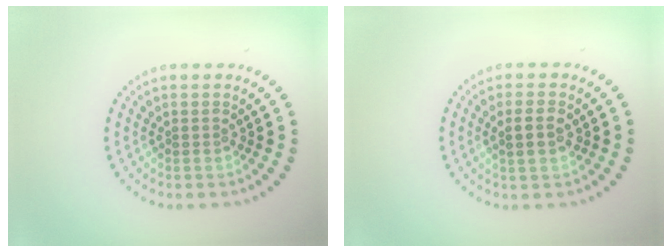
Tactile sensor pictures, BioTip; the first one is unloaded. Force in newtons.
{"total": 1.9, "press": 1.8, "slide": 0.2}